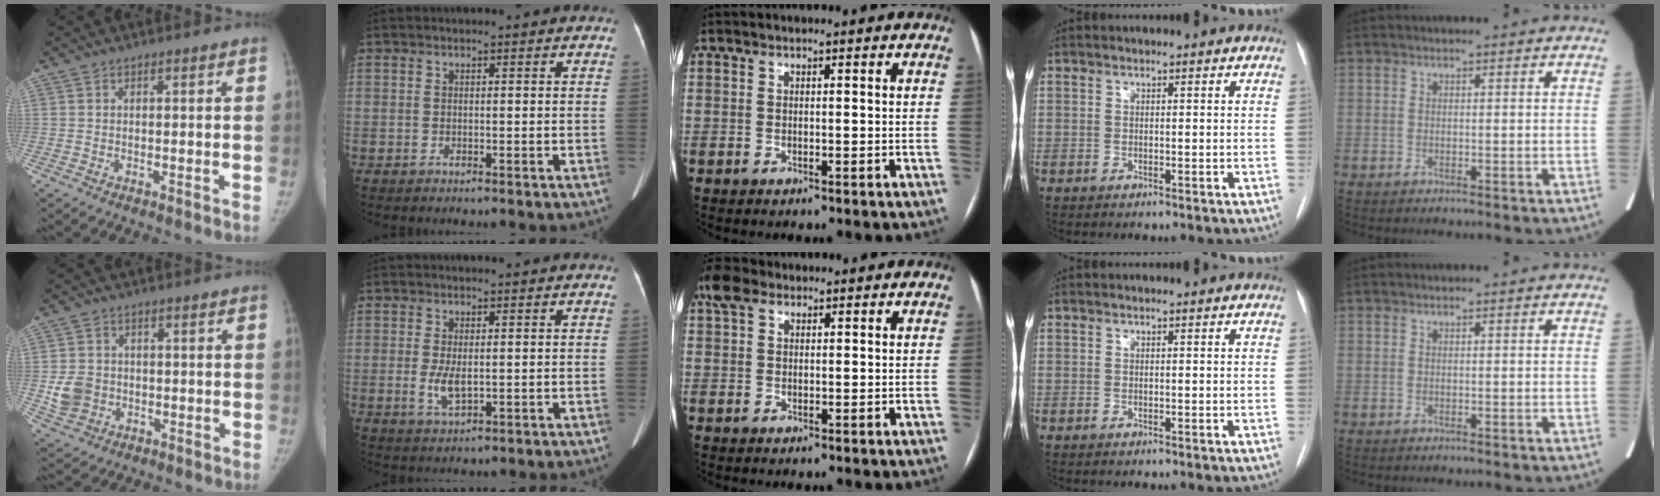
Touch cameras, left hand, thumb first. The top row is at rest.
{"thumb": {"total": 6.0, "force": [-0.8, 5.3, 2.7], "torque": [-0.039, 0.007, -0.008]}, "index": {"total": 3.5, "force": [-0.3, 1.3, 3.2], "torque": [-0.065, -0.007, 0.001]}, "middle": {"total": 3.9, "force": [2.3, 2.4, 2.1], "torque": [-0.051, 0.028, 0.049]}}